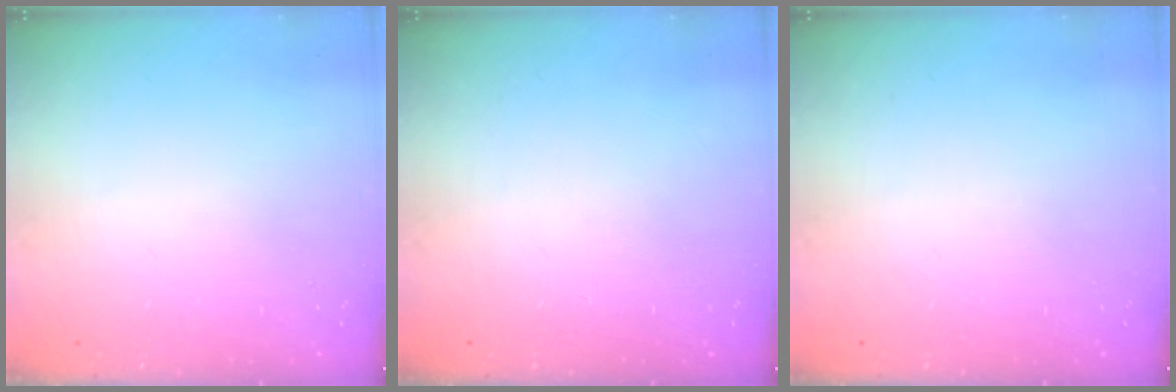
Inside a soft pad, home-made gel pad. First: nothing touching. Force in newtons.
{"total": 0.0}
{"total": 0.0}